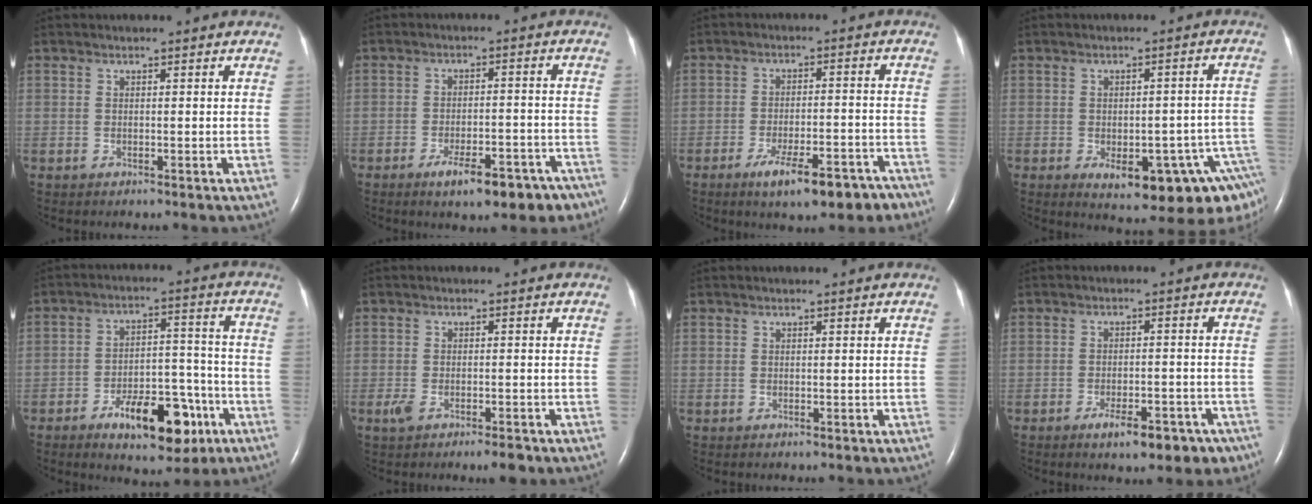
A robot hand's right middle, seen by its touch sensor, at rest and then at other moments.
{"total": 9.3, "force": [-6.2, 3.5, 5.9], "torque": [-0.074, 0.006, -0.090]}
{"total": 10.1, "force": [-7.1, 2.6, 6.7], "torque": [-0.097, -0.001, -0.104]}
{"total": 15.5, "force": [-8.1, 4.5, 12.4], "torque": [-0.082, 0.024, -0.090]}
{"total": 12.5, "force": [-6.6, 5.2, 9.2], "torque": [-0.135, 0.017, -0.092]}
{"total": 4.0, "force": [-2.4, 1.2, 2.9], "torque": [-0.058, -0.004, -0.037]}
{"total": 0.0}
{"total": 7.8, "force": [-5.3, 2.8, 5.0], "torque": [-0.056, 0.002, -0.073]}